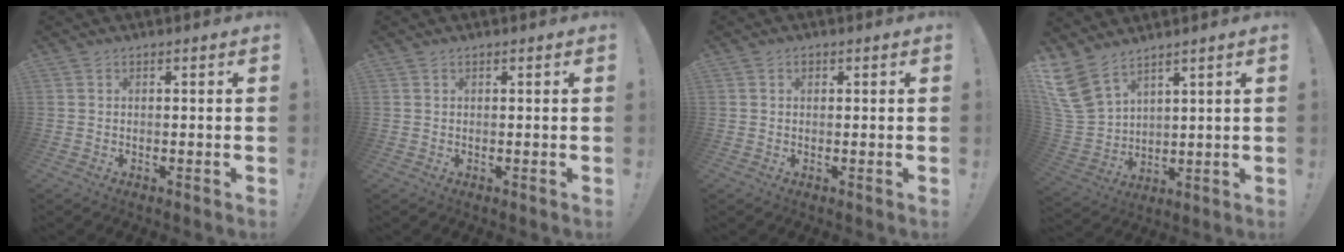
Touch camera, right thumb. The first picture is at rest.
{"total": 0.0}
{"total": 0.7, "force": [0.2, 0.7, 0.2], "torque": [0.001, 0.000, 0.002]}
{"total": 10.0, "force": [7.3, 4.9, 4.7], "torque": [-0.100, -0.049, 0.144]}